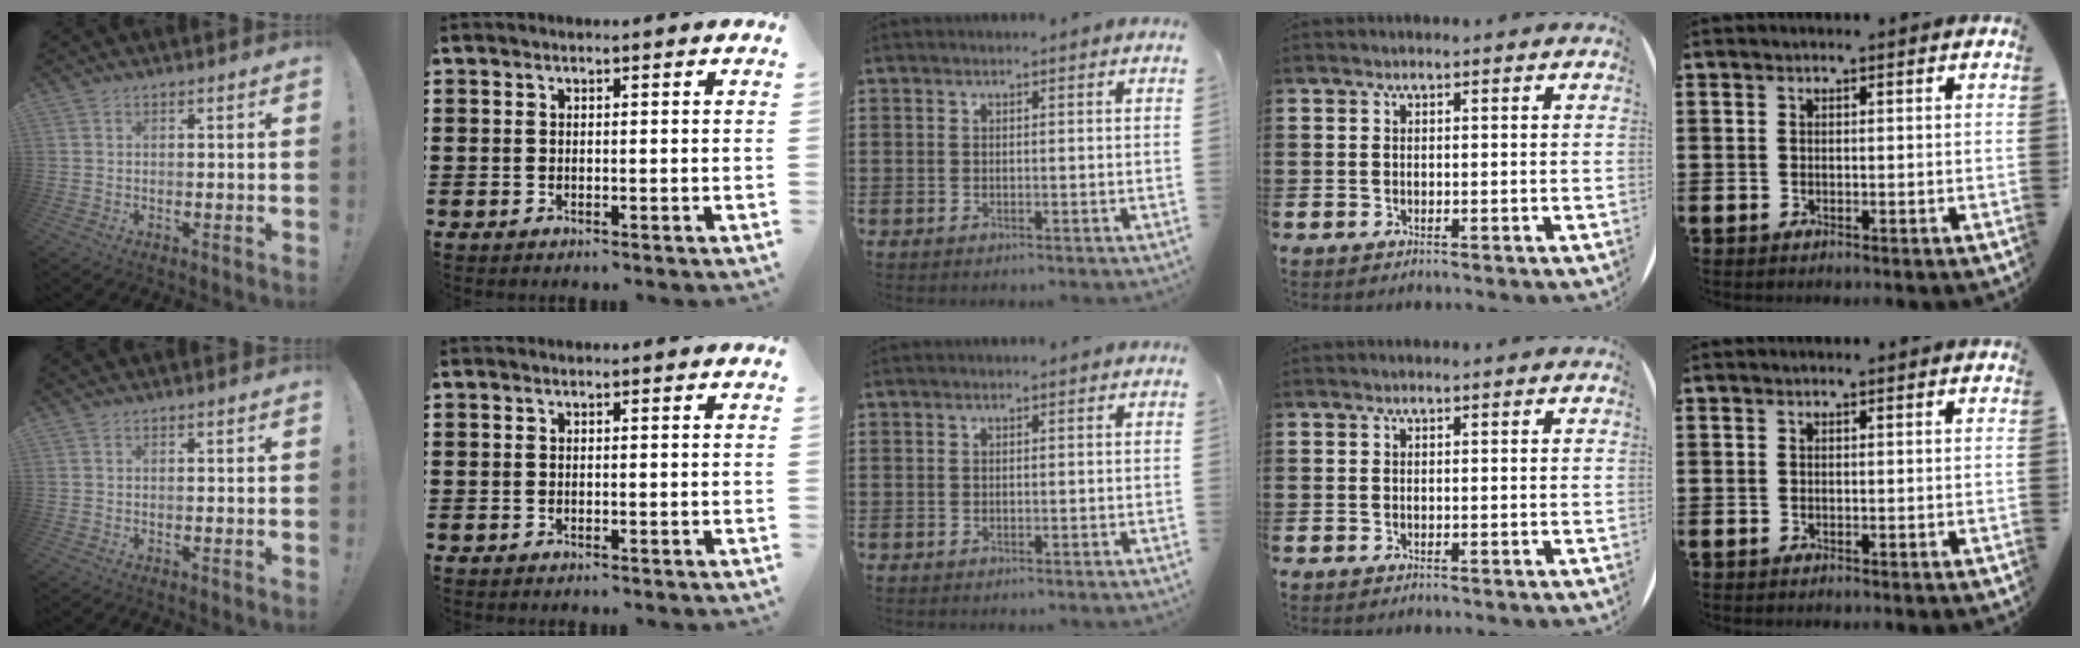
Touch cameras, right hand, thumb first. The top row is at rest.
{}